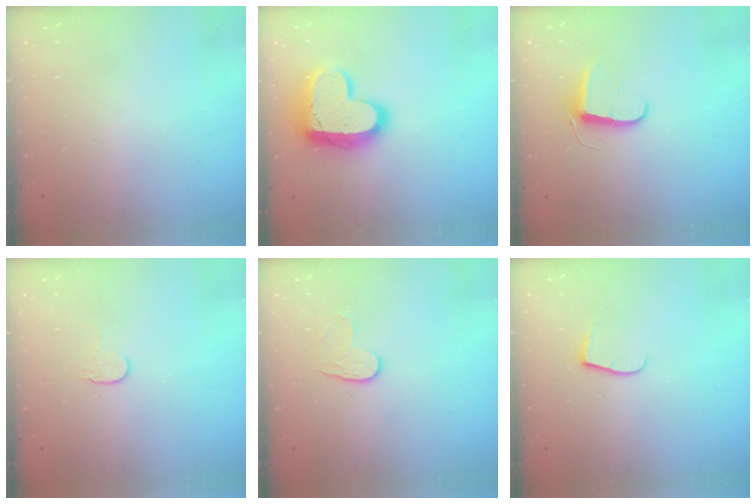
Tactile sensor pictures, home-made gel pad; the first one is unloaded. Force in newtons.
{"total": 16.8, "press": 16.7, "slide": 1.4}
{"total": 7.2, "press": 7.2, "slide": 0.7}
{"total": 3.7, "press": 3.7, "slide": 0.4}
{"total": 5.8, "press": 5.7, "slide": 0.5}
{"total": 6.5, "press": 6.5, "slide": 0.7}